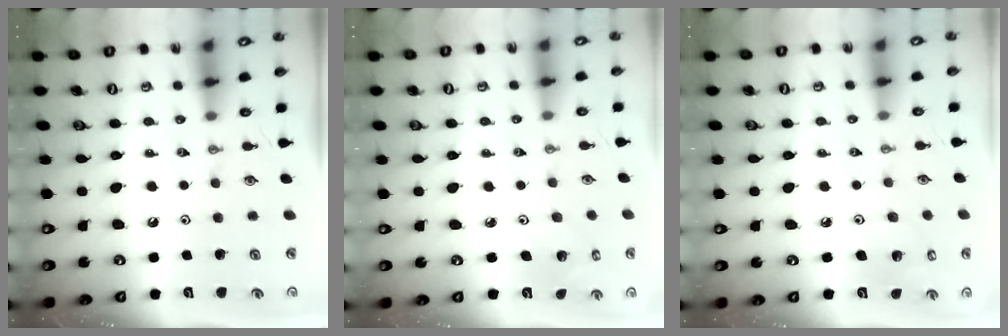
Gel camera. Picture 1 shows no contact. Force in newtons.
{"total": 2.2, "press": 2.2, "slide": 0.2}
{"total": 5.4, "press": 5.3, "slide": 0.5}